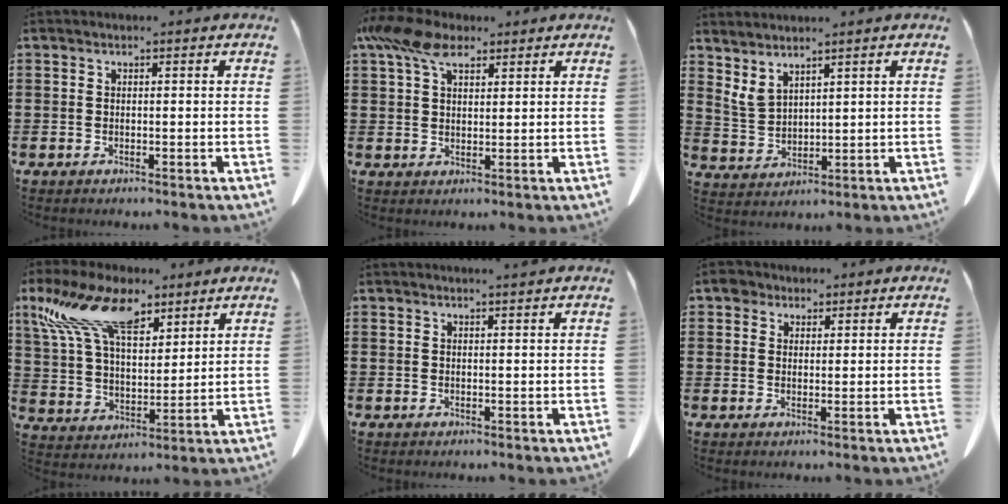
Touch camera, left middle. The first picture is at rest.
{"total": 7.6, "force": [4.8, 3.5, 4.7], "torque": [-0.100, 0.003, 0.089]}
{"total": 3.6, "force": [3.1, 1.3, 1.4], "torque": [-0.040, -0.005, 0.059]}
{"total": 13.5, "force": [8.8, 5.3, 8.8], "torque": [-0.208, -0.012, 0.161]}
{"total": 0.9, "force": [0.8, -0.2, 0.3], "torque": [-0.005, -0.004, 0.017]}
{"total": 2.8, "force": [2.0, 1.7, 0.8], "torque": [-0.017, 0.004, 0.038]}